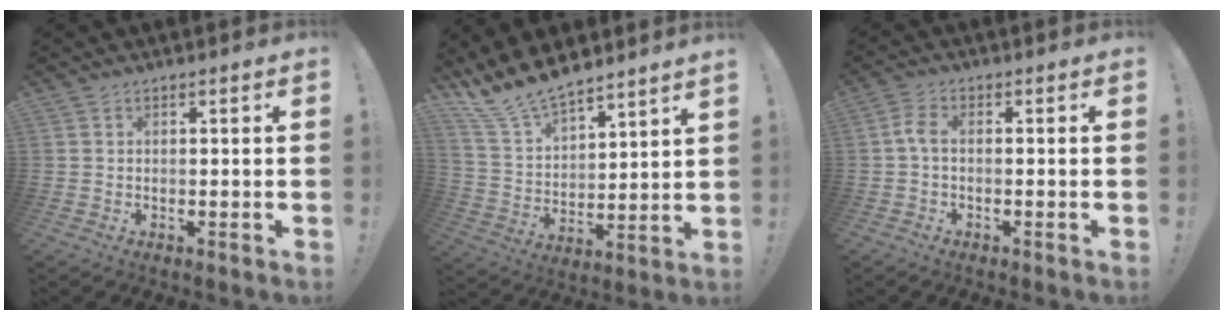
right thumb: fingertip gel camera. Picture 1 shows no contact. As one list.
[{"total": 12.0, "force": [11.2, 2.9, 3.3], "torque": [-0.087, -0.096, 0.208]}, {"total": 3.9, "force": [-0.3, 1.7, 3.5], "torque": [-0.073, 0.010, -0.004]}]